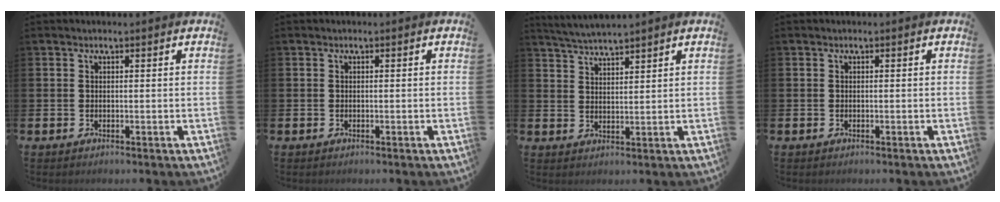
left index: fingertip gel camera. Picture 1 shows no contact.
{"total": 0.0}
{"total": 3.7, "force": [3.6, -0.2, 0.5], "torque": [-0.025, -0.015, 0.066]}
{"total": 0.0}